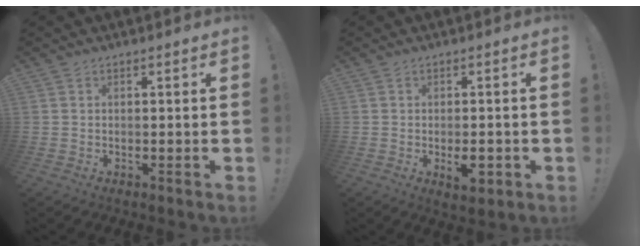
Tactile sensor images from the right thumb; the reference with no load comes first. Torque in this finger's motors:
{"motor_torque": [-0.01, 0.01, 0.50, -0.56, 0.21]}